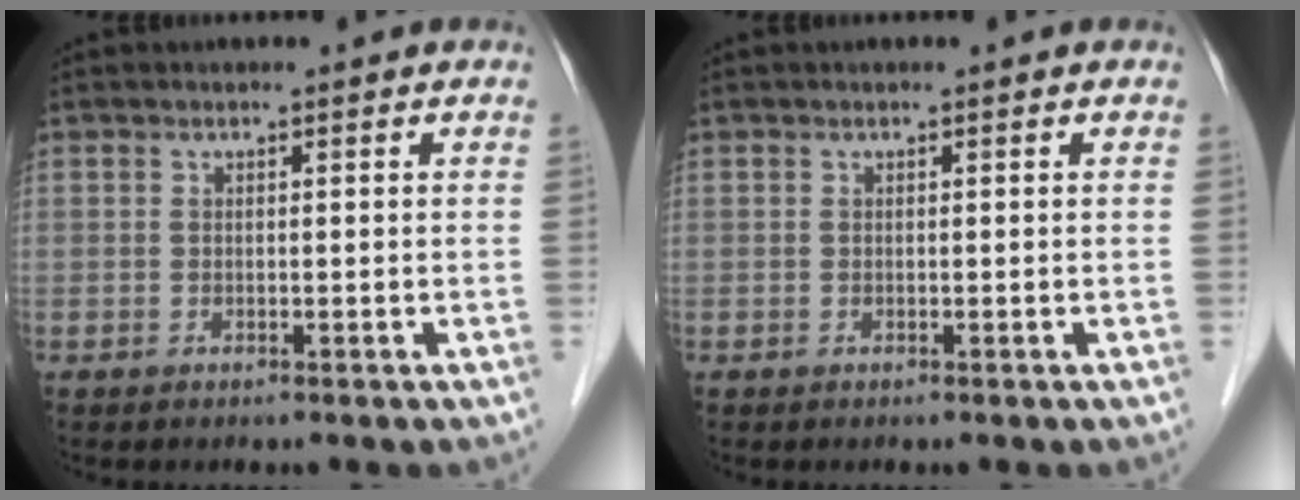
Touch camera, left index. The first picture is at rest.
{"total": 0.0}